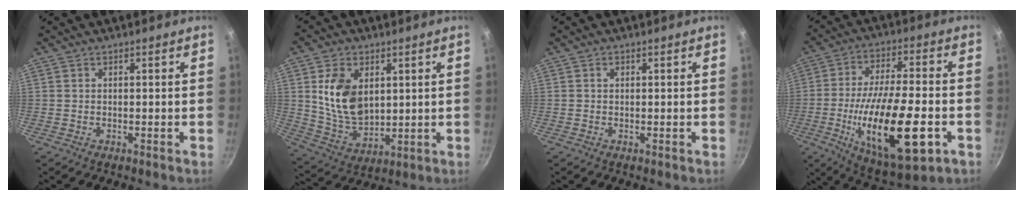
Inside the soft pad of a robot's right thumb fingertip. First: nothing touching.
{"total": 12.9, "force": [3.0, 8.8, 9.0], "torque": [-0.143, -0.025, 0.069]}
{"total": 0.7, "force": [0.2, 0.6, 0.4], "torque": [-0.004, 0.003, 0.003]}
{"total": 23.7, "force": [-6.8, 8.4, 21.1], "torque": [-0.348, 0.014, -0.104]}